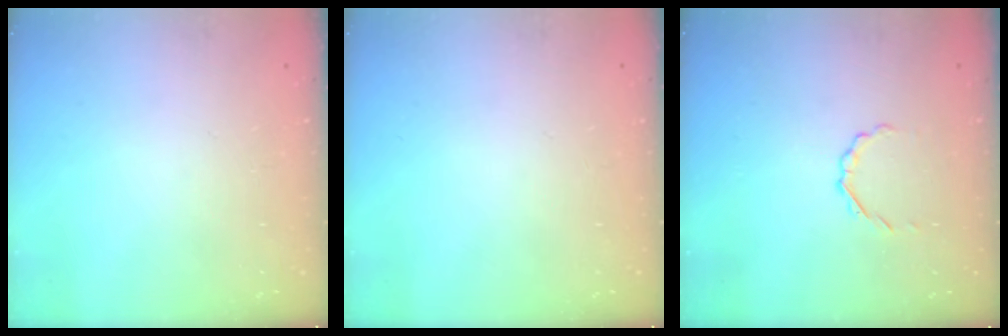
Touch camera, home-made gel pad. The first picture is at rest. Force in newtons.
{"total": 0.0}
{"total": 2.2, "press": 2.1, "slide": 0.7}